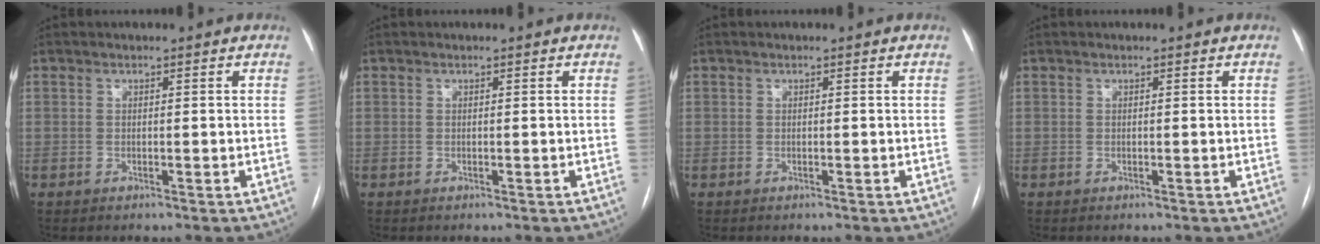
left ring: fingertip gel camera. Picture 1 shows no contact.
{"total": 0.0}
{"total": 0.0}
{"total": 0.0}